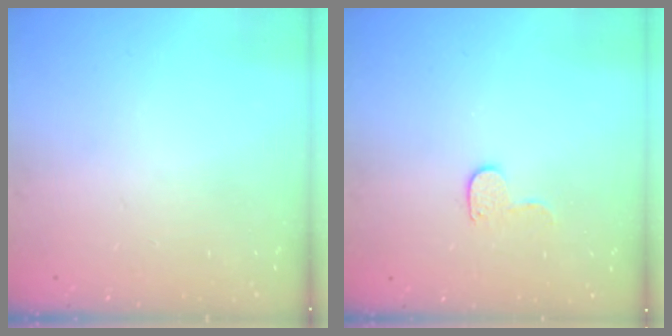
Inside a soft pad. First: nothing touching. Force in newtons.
{"total": 6.7, "press": 6.7, "slide": 0.6}